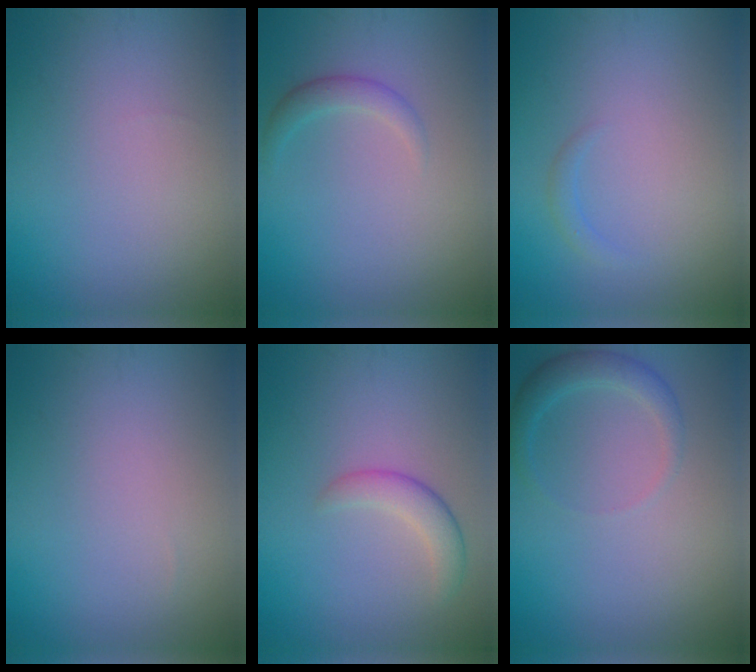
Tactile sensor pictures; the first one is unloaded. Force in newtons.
{"total": 1.5, "press": 1.5, "slide": 0.0}
{"total": 0.8, "press": 0.8, "slide": 0.0}
{"total": 0.0}
{"total": 2.3, "press": 2.3, "slide": 0.1}
{"total": 2.1, "press": 2.1, "slide": 0.2}